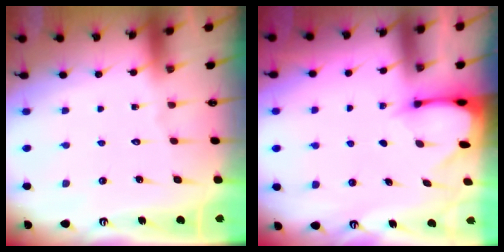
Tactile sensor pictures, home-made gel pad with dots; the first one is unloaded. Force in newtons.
{"total": 2.5, "press": 2.5, "slide": 0.3}